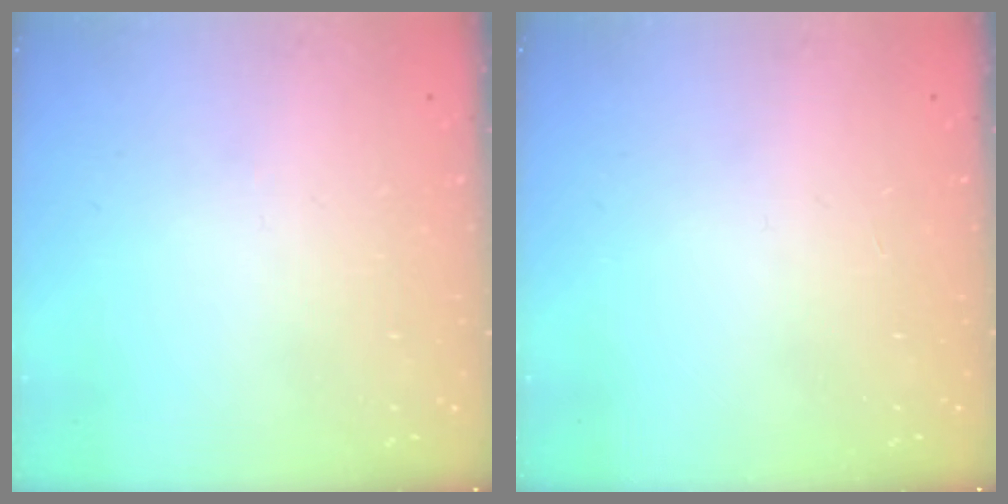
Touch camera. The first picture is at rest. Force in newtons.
{"total": 0.0}